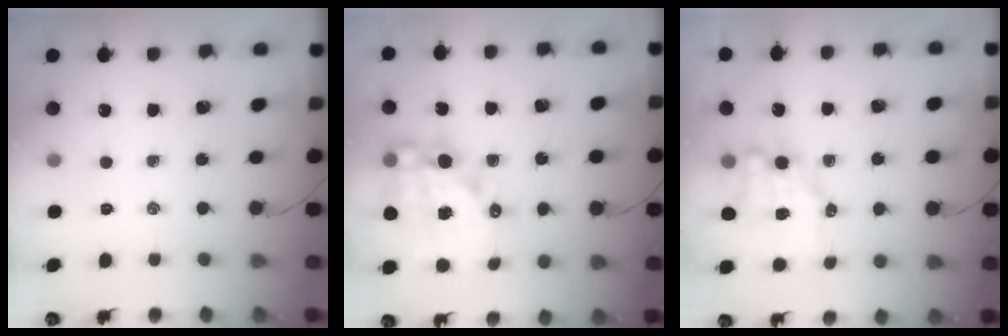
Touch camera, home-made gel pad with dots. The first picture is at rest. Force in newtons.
{"total": 15.7, "press": 15.3, "slide": 3.5}
{"total": 6.6, "press": 6.5, "slide": 1.1}